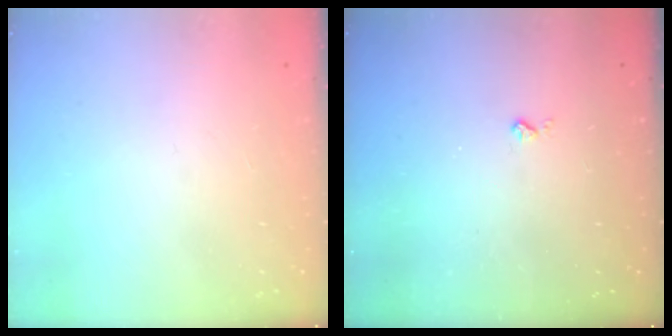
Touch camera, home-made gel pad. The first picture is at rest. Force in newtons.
{"total": 2.0, "press": 2.0, "slide": 0.4}